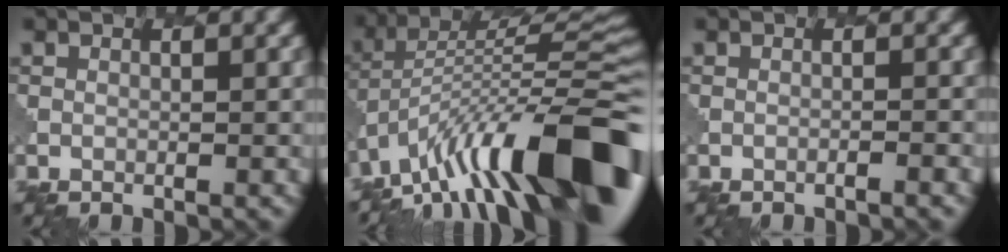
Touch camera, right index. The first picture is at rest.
{"total": 15.5, "force": [-7.5, 4.6, 12.8], "torque": [-0.199, 0.038, -0.139]}
{"total": 1.2, "force": [-0.8, 0.2, 0.9], "torque": [-0.004, 0.002, -0.020]}